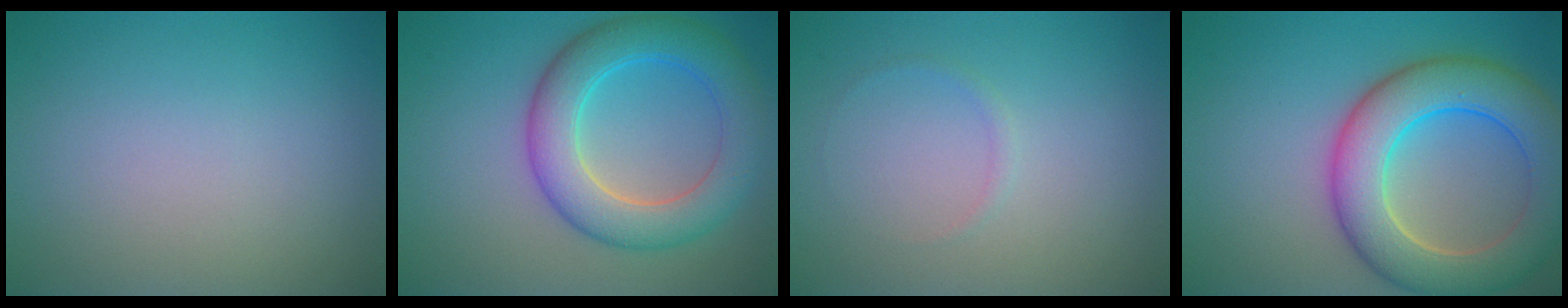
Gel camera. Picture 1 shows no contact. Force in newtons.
{"total": 6.9, "press": 6.9, "slide": 0.3}
{"total": 0.6, "press": 0.6, "slide": 0.1}
{"total": 9.0, "press": 9.0, "slide": 0.6}